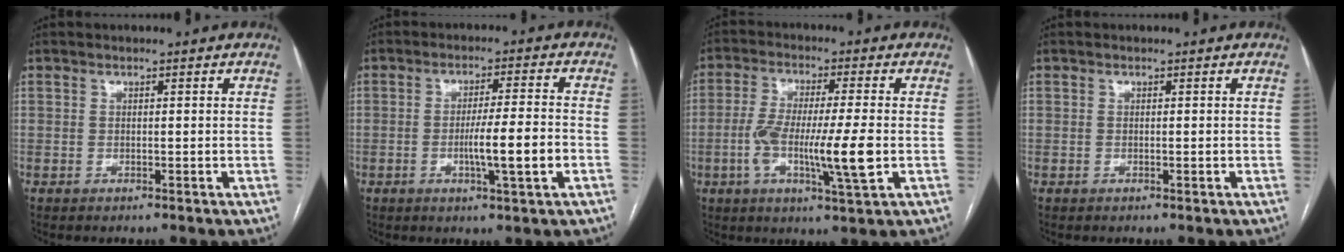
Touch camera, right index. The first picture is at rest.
{"total": 7.5, "force": [-2.0, -0.1, 7.2], "torque": [-0.119, -0.003, -0.034]}
{"total": 11.4, "force": [-2.3, 0.6, 11.1], "torque": [-0.209, -0.008, -0.045]}
{"total": 0.0}